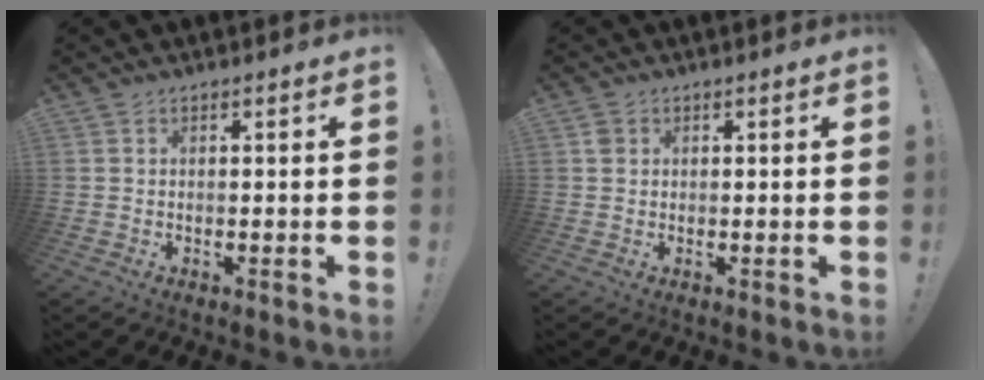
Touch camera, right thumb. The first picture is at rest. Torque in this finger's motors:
{"motor_torque": [-0.02, 0.25, 0.23, -0.17, -0.04]}